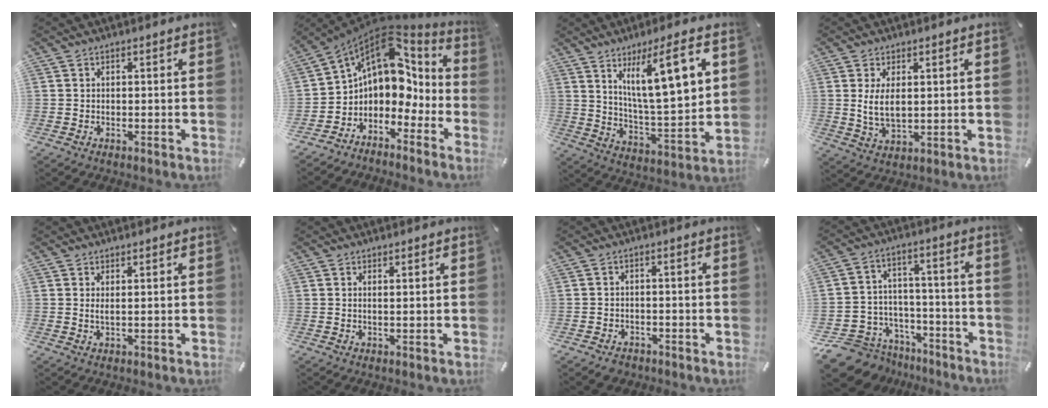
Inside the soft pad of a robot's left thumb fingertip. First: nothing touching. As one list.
[{"total": 10.6, "force": [4.1, 7.9, 5.7], "torque": [-0.096, -0.048, 0.071]}, {"total": 16.1, "force": [8.1, 4.2, 13.2], "torque": [-0.212, -0.029, 0.126]}, {"total": 6.5, "force": [1.2, 3.3, 5.4], "torque": [-0.121, -0.006, 0.015]}, {"total": 1.6, "force": [0.7, 0.2, 1.4], "torque": [-0.030, -0.001, 0.012]}, {"total": 1.1, "force": [0.6, 0.0, 0.9], "torque": [-0.017, -0.003, 0.011]}, {"total": 2.3, "force": [-1.8, 1.4, 0.6], "torque": [-0.010, 0.010, -0.037]}, {"total": 11.1, "force": [-7.1, 8.2, 2.2], "torque": [-0.045, 0.046, -0.120]}]